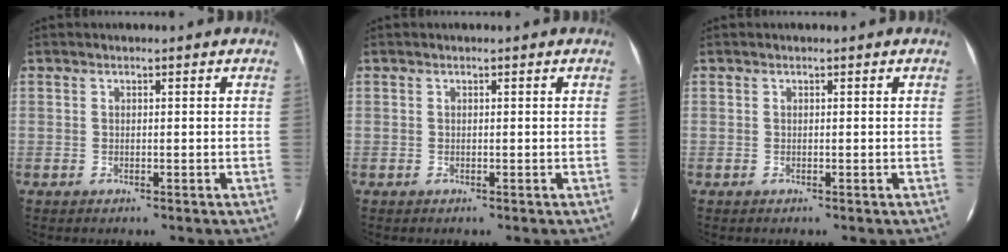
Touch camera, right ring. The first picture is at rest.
{"total": 0.0}
{"total": 0.0}